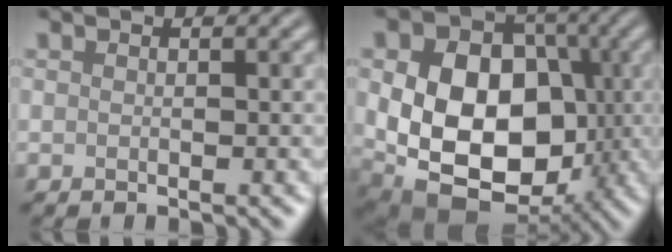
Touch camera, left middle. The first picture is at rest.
{"total": 15.2, "force": [-0.8, 11.5, 10.0], "torque": [-0.151, -0.008, -0.015]}